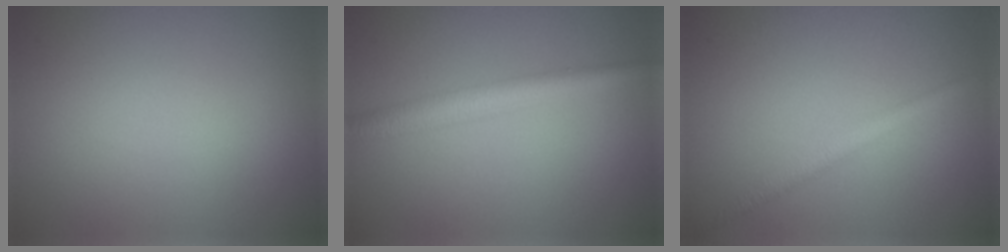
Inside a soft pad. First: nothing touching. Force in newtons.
{"total": 3.4, "press": 3.4, "slide": 0.0}
{"total": 2.0, "press": 2.0, "slide": 0.1}